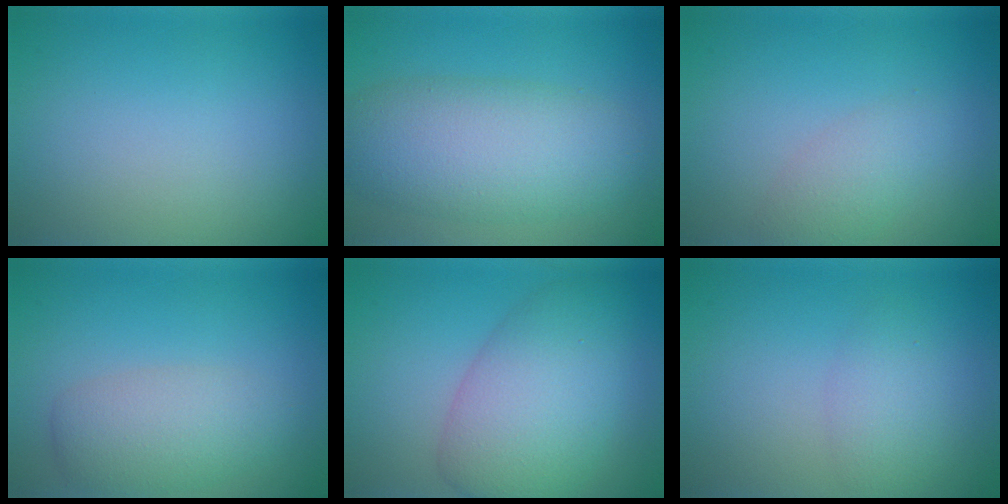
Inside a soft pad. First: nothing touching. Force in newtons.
{"total": 8.0, "press": 8.0, "slide": 0.5}
{"total": 2.3, "press": 2.3, "slide": 0.0}
{"total": 4.0, "press": 4.0, "slide": 0.1}
{"total": 7.8, "press": 7.7, "slide": 0.6}
{"total": 2.1, "press": 2.1, "slide": 0.1}